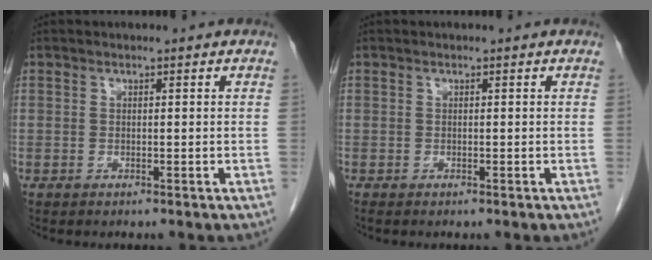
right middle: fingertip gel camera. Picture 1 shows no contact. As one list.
[{"total": 0.0}]